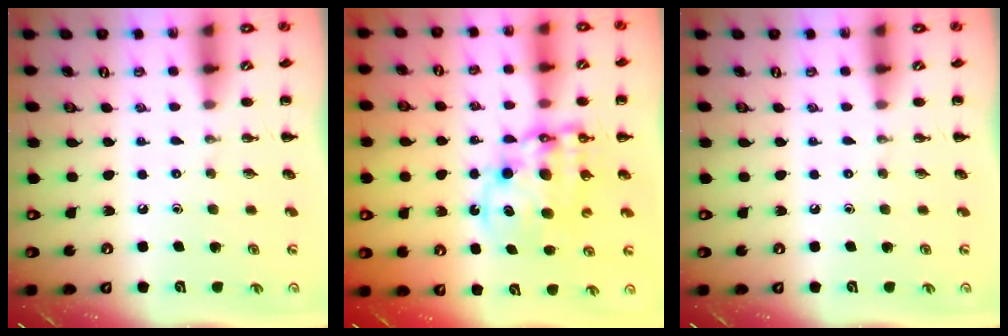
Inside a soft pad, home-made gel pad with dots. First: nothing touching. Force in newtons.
{"total": 12.4, "press": 12.1, "slide": 2.9}
{"total": 0.0}